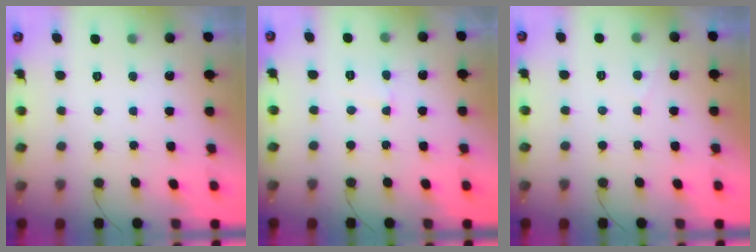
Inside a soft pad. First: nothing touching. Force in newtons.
{"total": 3.9, "press": 3.9, "slide": 0.4}
{"total": 2.3, "press": 2.3, "slide": 0.4}